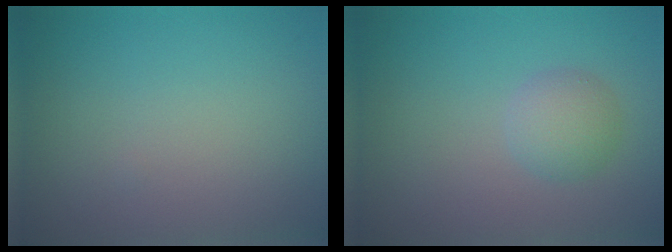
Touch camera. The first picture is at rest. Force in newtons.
{"total": 2.2, "press": 2.2, "slide": 0.2}